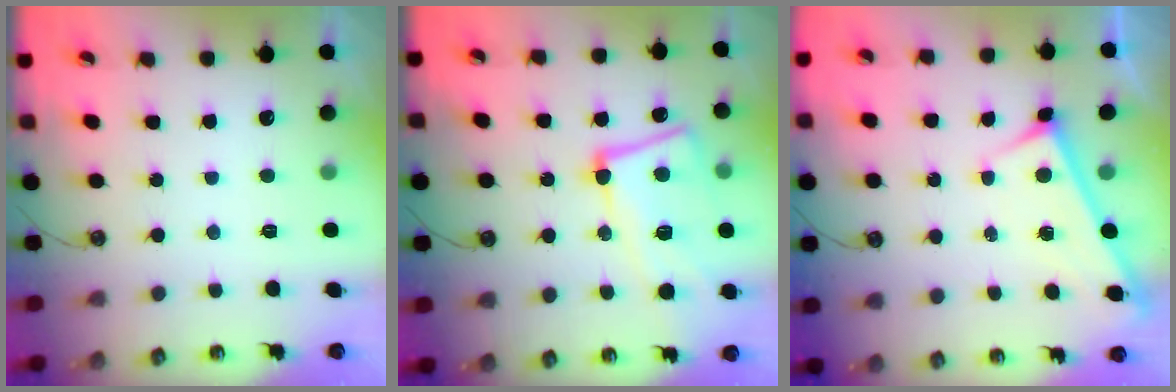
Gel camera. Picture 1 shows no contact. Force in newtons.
{"total": 12.3, "press": 12.0, "slide": 2.6}
{"total": 3.2, "press": 3.2, "slide": 0.4}